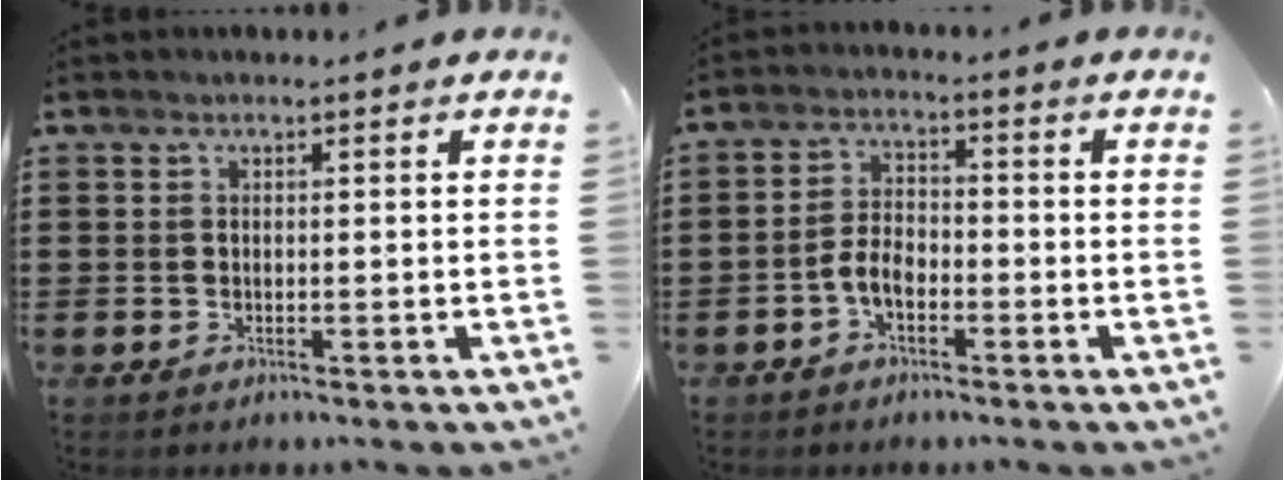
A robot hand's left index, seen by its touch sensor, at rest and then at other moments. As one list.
[{"total": 3.8, "force": [-2.3, 1.8, 2.4], "torque": [-0.059, 0.005, -0.048]}]